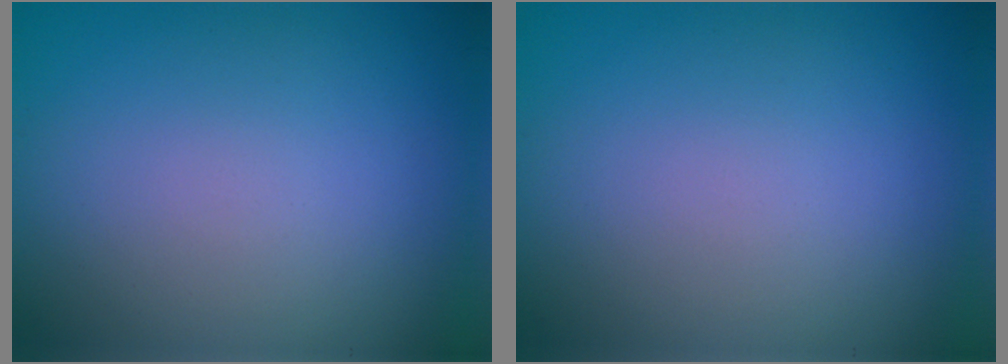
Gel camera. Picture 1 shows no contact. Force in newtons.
{"total": 0.0}